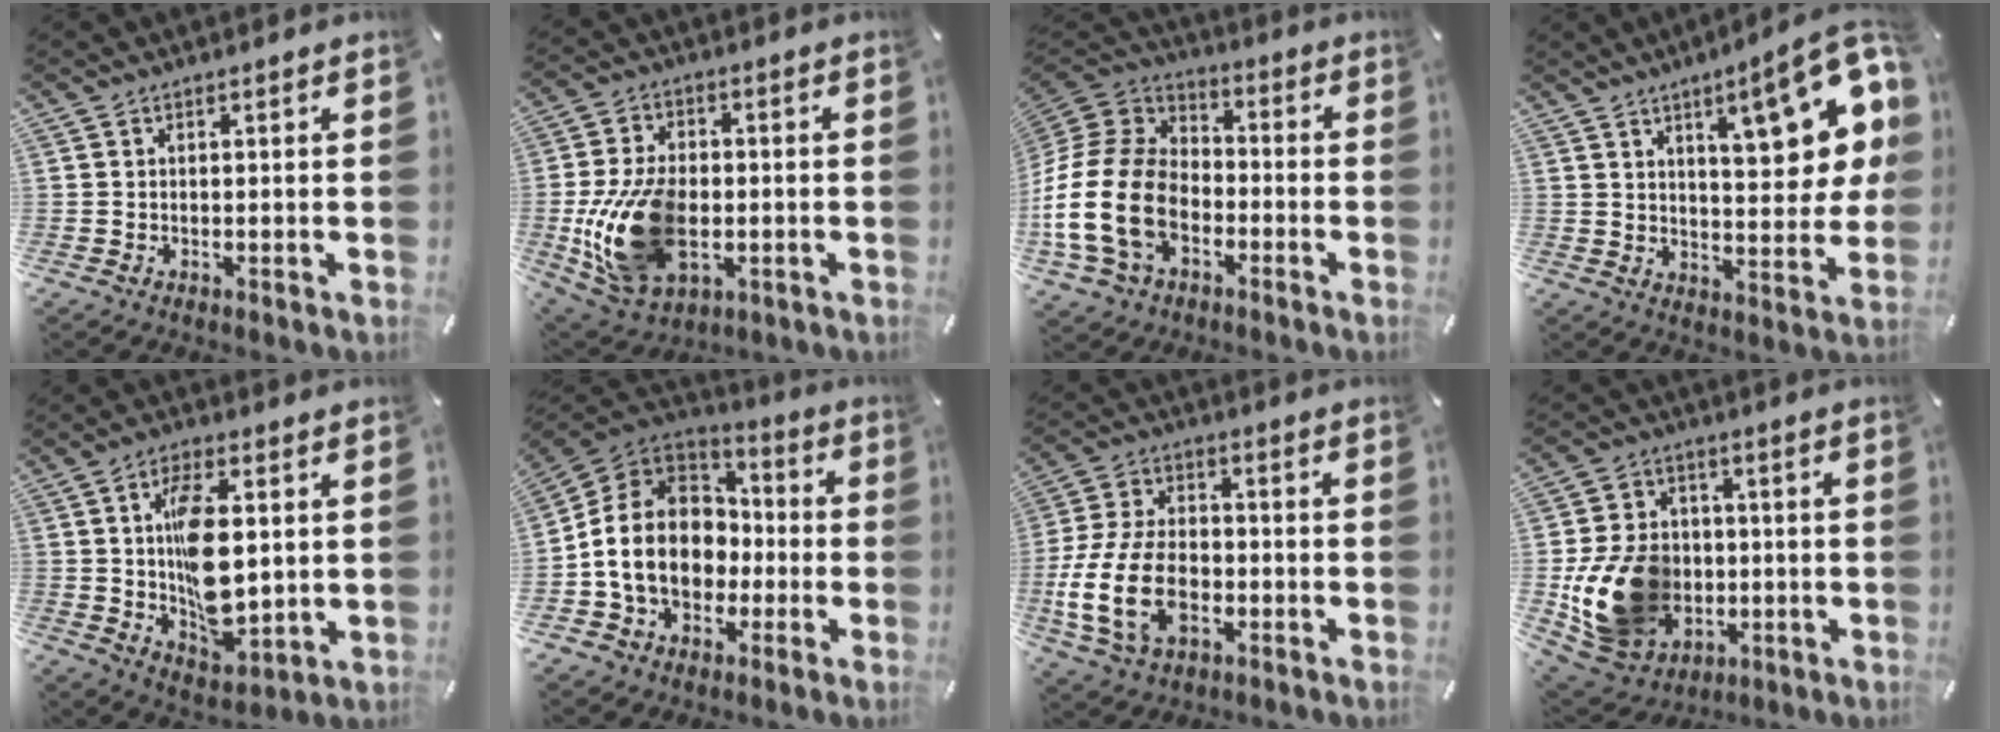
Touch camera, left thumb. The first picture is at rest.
{"total": 19.2, "force": [-3.3, 12.5, 14.2], "torque": [-0.298, 0.000, -0.049]}
{"total": 19.9, "force": [-6.6, 14.1, 12.5], "torque": [-0.279, 0.032, -0.113]}
{"total": 18.6, "force": [8.8, 6.2, 15.2], "torque": [-0.198, -0.050, 0.133]}
{"total": 13.9, "force": [1.7, 7.8, 11.4], "torque": [-0.194, -0.007, 0.029]}
{"total": 15.2, "force": [-2.4, 12.7, 7.9], "torque": [-0.168, 0.027, -0.038]}
{"total": 16.2, "force": [-4.4, 10.7, 11.3], "torque": [-0.250, 0.014, -0.076]}
{"total": 16.7, "force": [-2.5, 13.5, 9.5], "torque": [-0.191, 0.010, -0.040]}